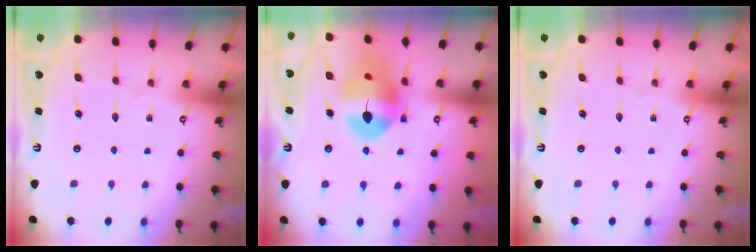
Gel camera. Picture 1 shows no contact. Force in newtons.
{"total": 14.0, "press": 13.9, "slide": 1.5}
{"total": 0.0}